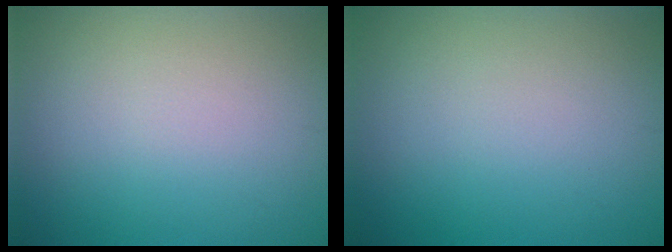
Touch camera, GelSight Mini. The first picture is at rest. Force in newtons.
{"total": 0.0}